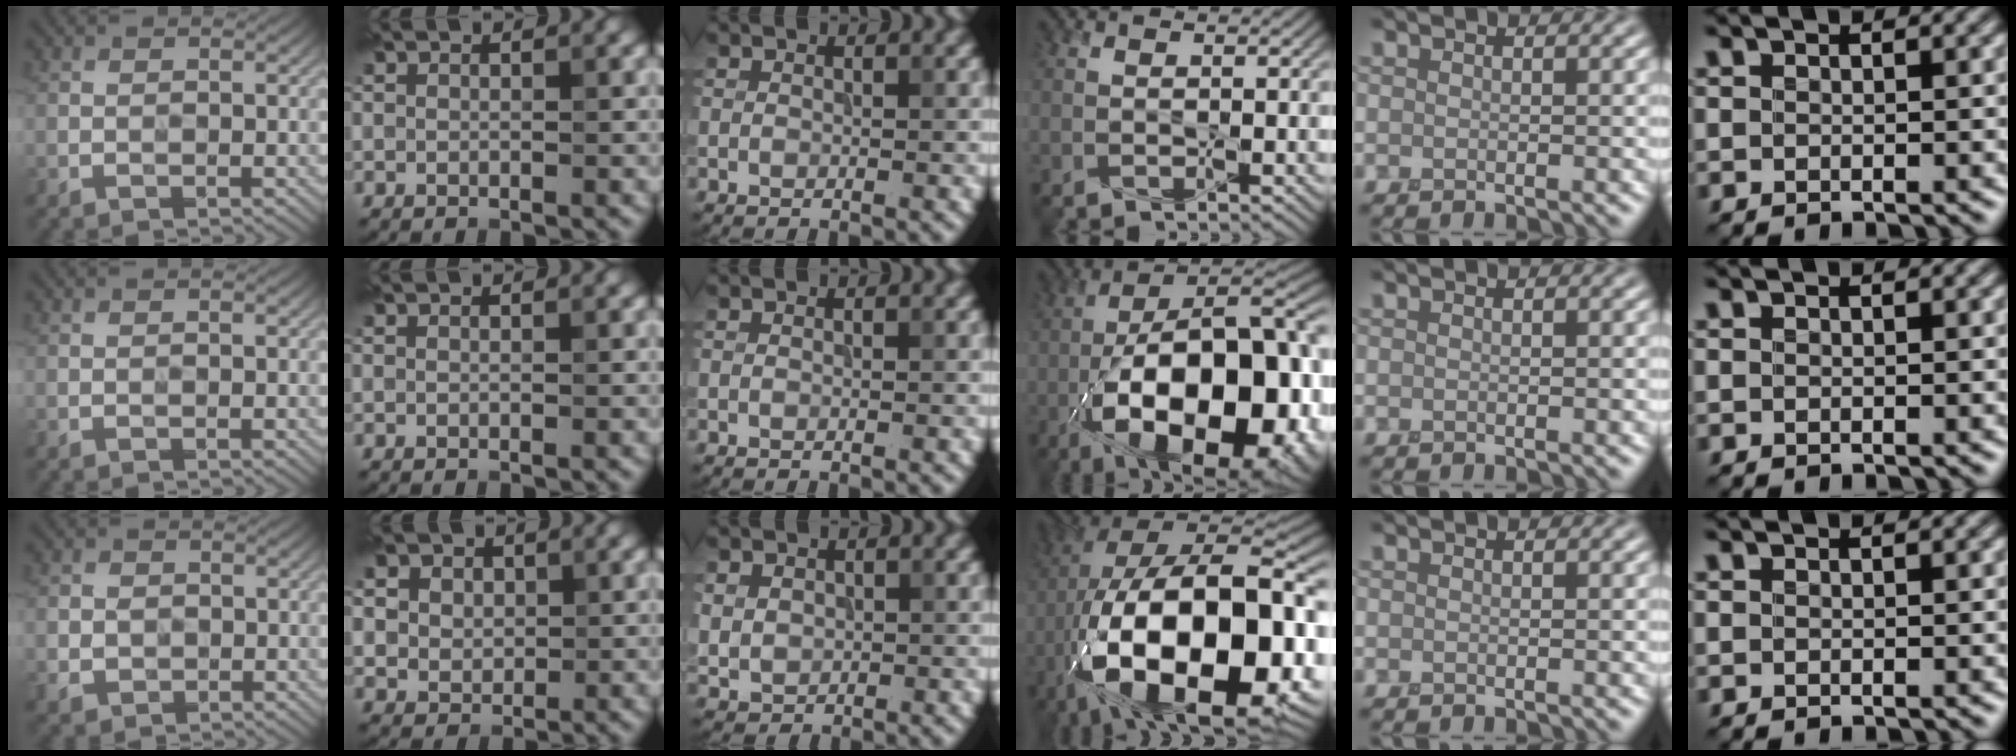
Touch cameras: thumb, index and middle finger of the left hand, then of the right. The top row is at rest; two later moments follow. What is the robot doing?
{"motion": "wipe", "object": "whiteboard"}